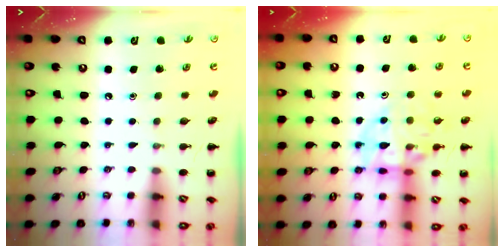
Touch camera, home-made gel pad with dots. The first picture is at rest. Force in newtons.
{"total": 13.4, "press": 13.3, "slide": 2.0}